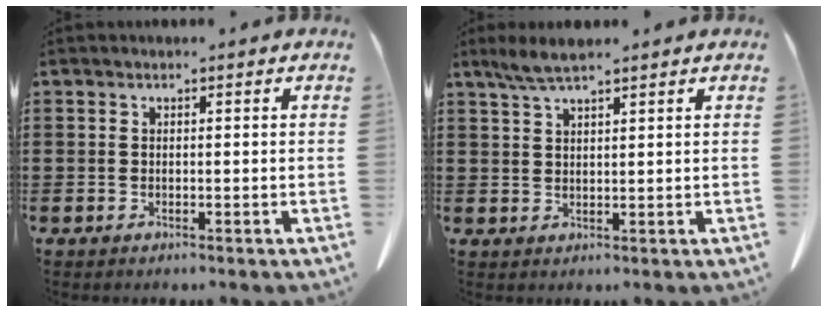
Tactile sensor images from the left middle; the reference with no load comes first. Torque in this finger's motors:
{"motor_torque": [0.33, -0.14, 0.07, 0.05]}